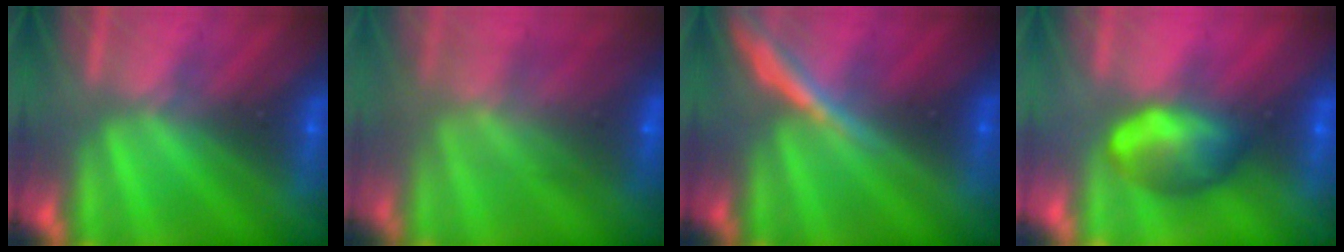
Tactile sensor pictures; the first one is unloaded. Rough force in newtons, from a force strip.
{"total": 8.7}
{"total": 3.1}
{"total": 6.9}